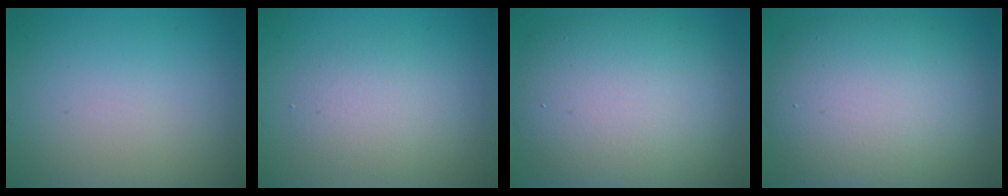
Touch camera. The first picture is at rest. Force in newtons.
{"total": 2.7, "press": 2.7, "slide": 0.2}
{"total": 11.1, "press": 11.1, "slide": 0.5}
{"total": 10.6, "press": 10.6, "slide": 0.6}